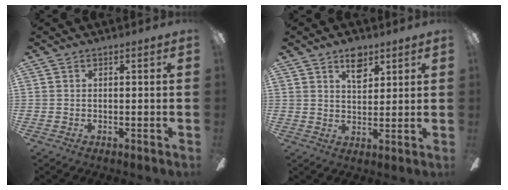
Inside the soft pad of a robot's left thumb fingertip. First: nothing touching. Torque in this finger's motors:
{"motor_torque": [0.15, -0.09, 0.46, -0.47, 0.00]}